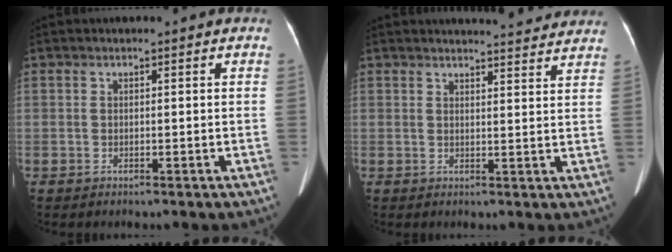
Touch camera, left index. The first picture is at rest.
{"total": 10.4, "force": [10.0, 1.0, 2.9], "torque": [-0.031, -0.005, 0.104]}